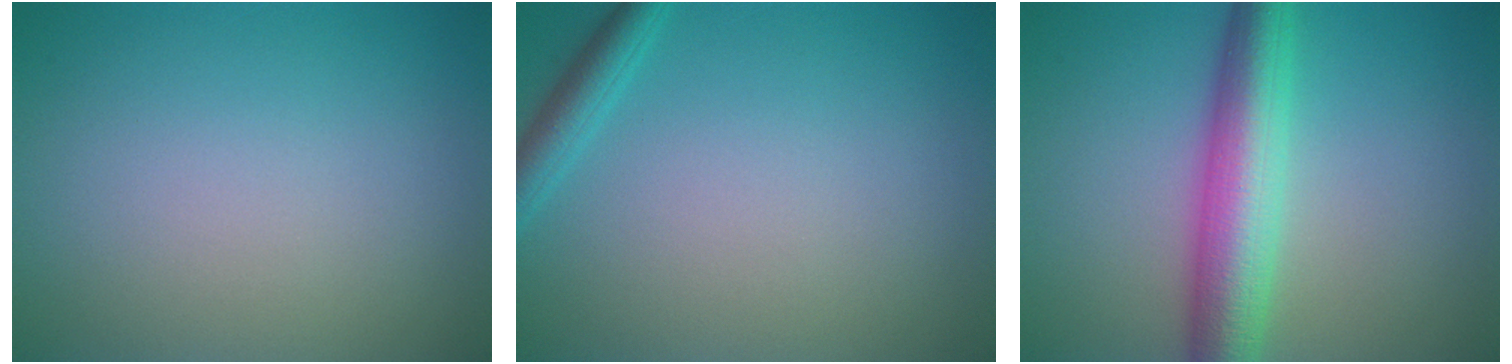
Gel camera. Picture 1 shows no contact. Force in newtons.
{"total": 2.0, "press": 2.0, "slide": 0.1}
{"total": 6.8, "press": 6.8, "slide": 0.1}